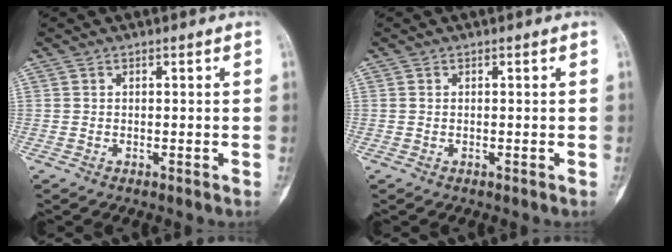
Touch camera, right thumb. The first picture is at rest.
{"total": 0.0}